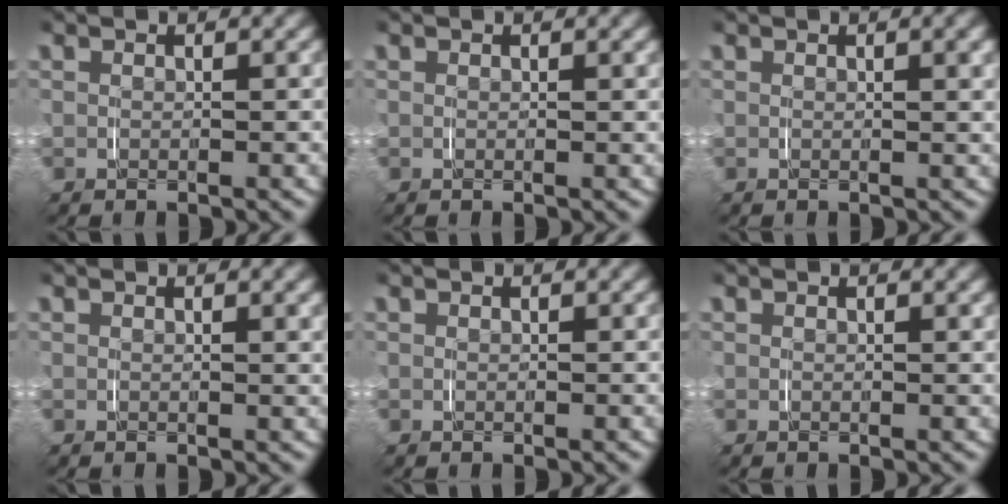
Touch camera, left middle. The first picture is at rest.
{"total": 0.0}
{"total": 0.8, "force": [0.4, -0.2, 0.7], "torque": [-0.009, 0.002, 0.005]}
{"total": 0.6, "force": [0.3, -0.3, 0.4], "torque": [-0.005, -0.001, 0.005]}
{"total": 0.0}
{"total": 0.0}